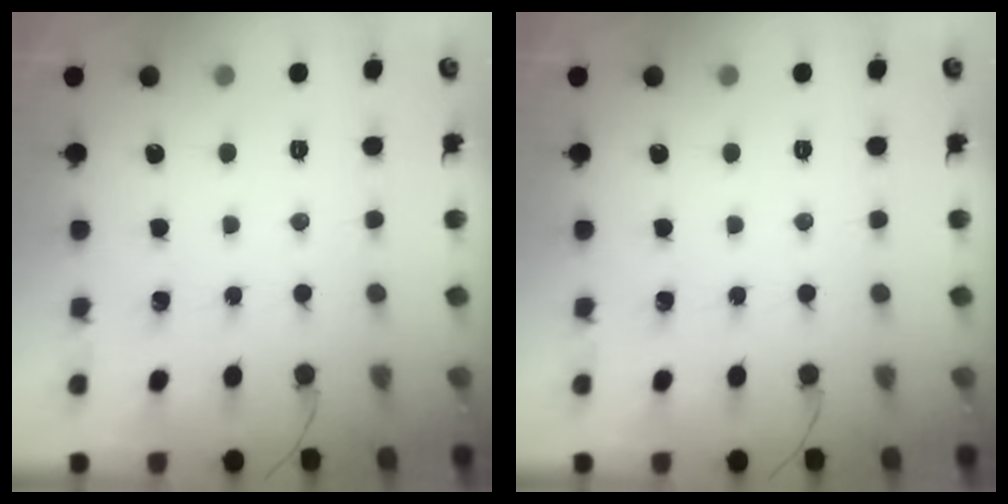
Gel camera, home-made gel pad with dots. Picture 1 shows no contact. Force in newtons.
{"total": 0.0}